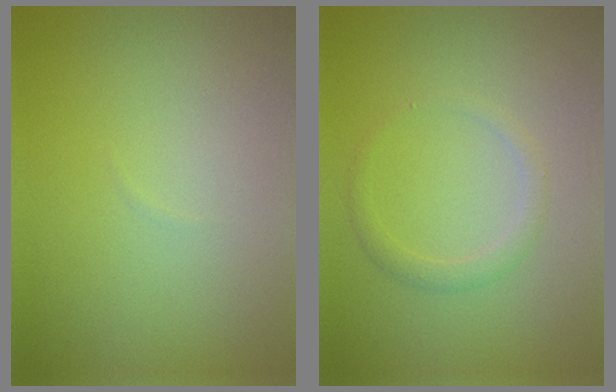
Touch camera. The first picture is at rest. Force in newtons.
{"total": 1.5, "press": 1.5, "slide": 0.1}